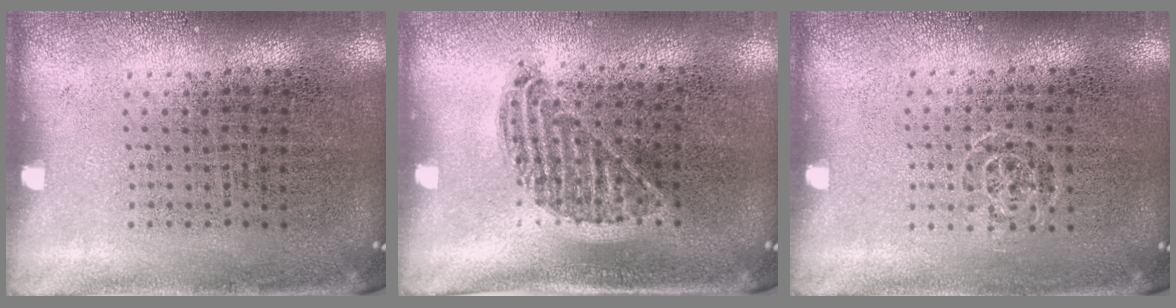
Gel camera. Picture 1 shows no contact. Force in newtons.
{"total": 0.9, "press": 0.8, "slide": 0.5}
{"total": 0.6, "press": 0.5, "slide": 0.3}